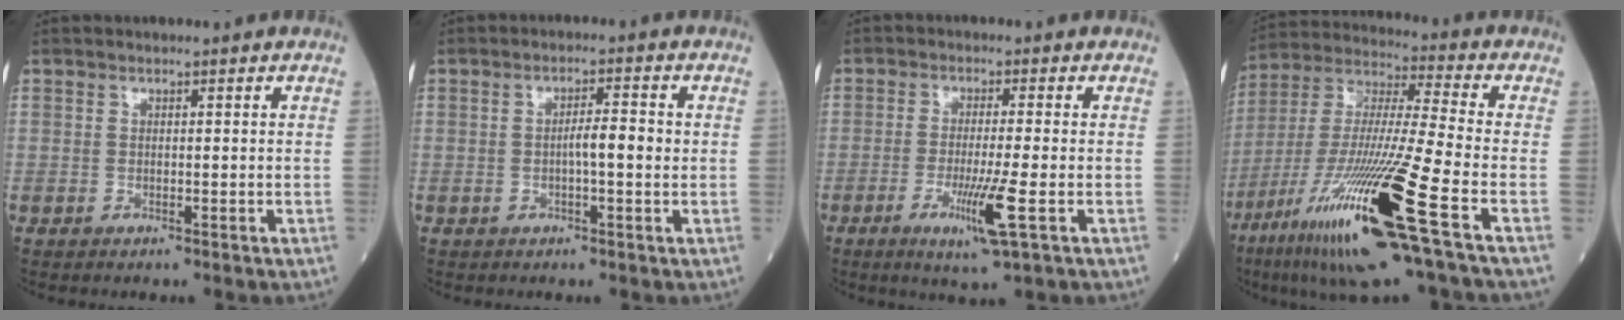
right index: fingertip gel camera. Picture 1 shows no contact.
{"total": 3.5, "force": [-0.2, 0.4, 3.5], "torque": [-0.057, 0.006, -0.004]}
{"total": 7.2, "force": [-2.6, -0.5, 6.7], "torque": [-0.126, -0.022, -0.046]}
{"total": 22.2, "force": [-10.2, 0.2, 19.7], "torque": [-0.396, -0.051, -0.193]}